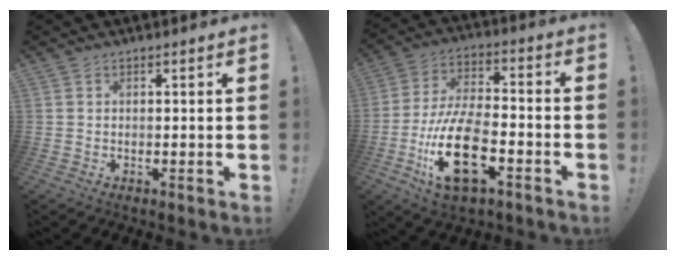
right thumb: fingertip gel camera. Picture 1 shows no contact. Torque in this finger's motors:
{"motor_torque": [2.33, 2.43, 1.60, -1.17, 0.65]}